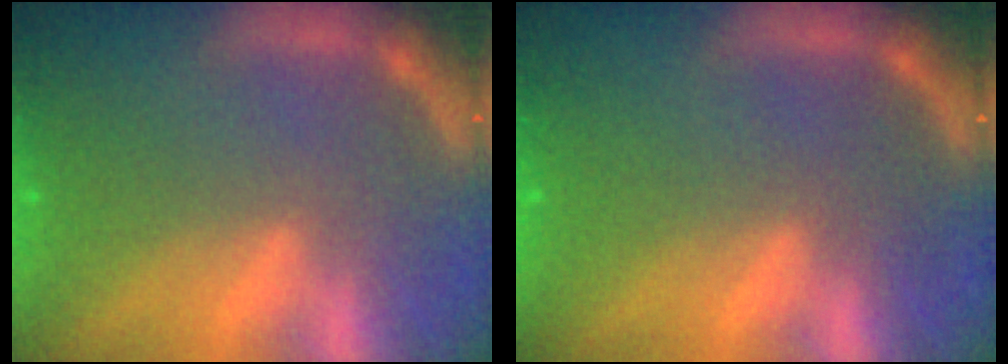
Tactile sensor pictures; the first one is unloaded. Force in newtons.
{"total": 0.0}